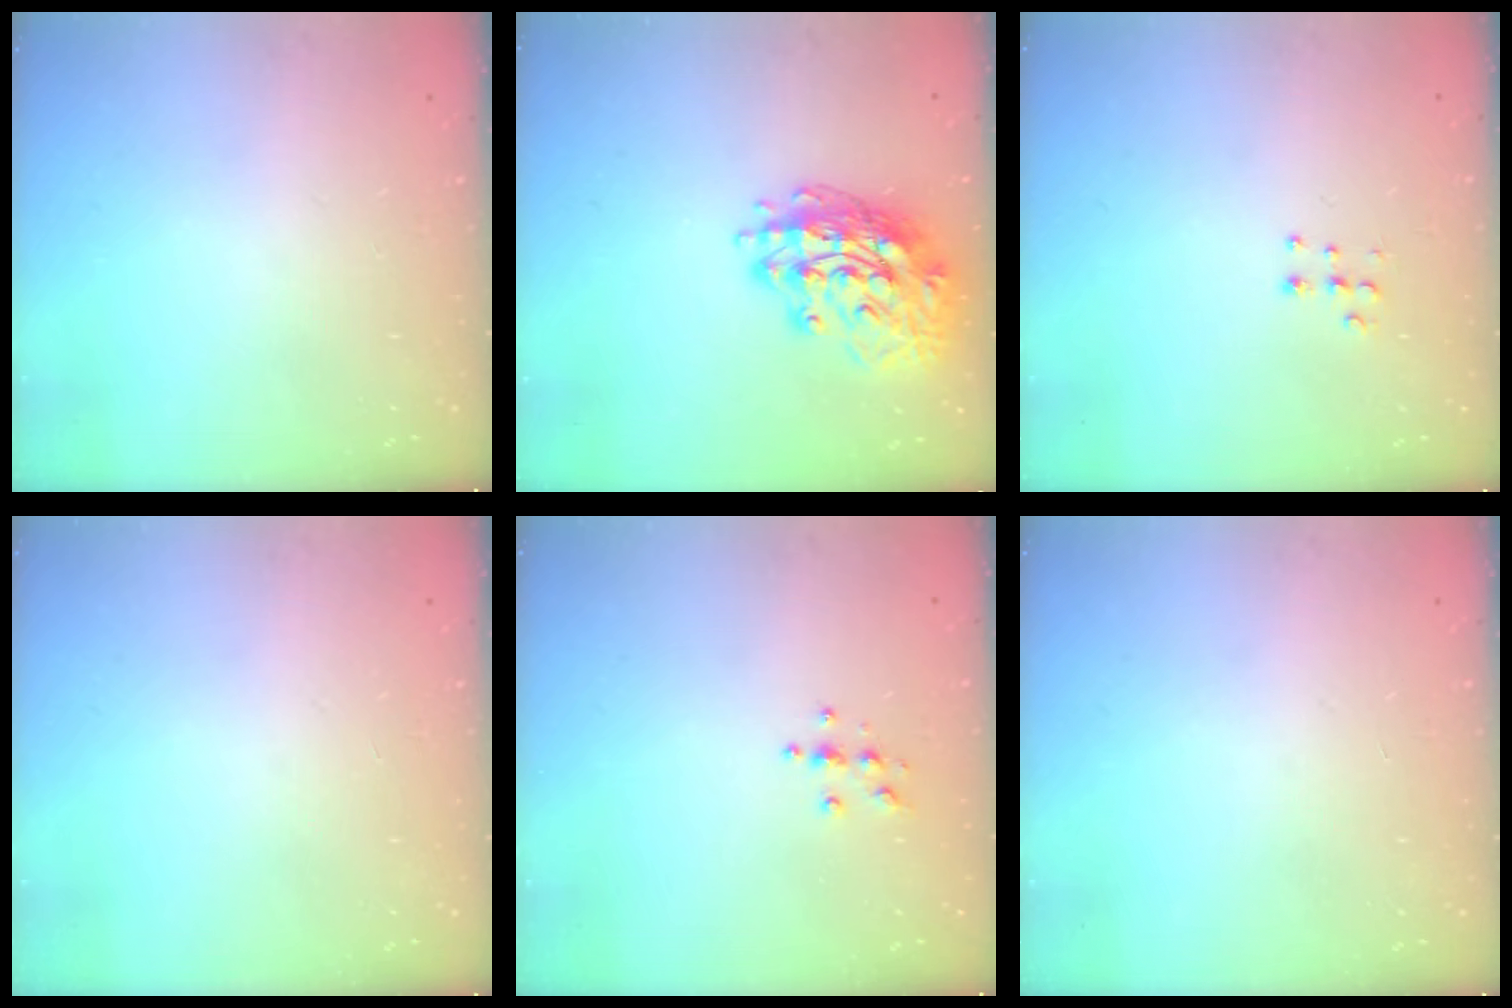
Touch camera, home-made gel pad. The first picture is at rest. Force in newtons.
{"total": 15.7, "press": 15.7, "slide": 1.3}
{"total": 5.2, "press": 5.2, "slide": 0.2}
{"total": 0.0}
{"total": 3.6, "press": 3.6, "slide": 0.4}
{"total": 0.0}